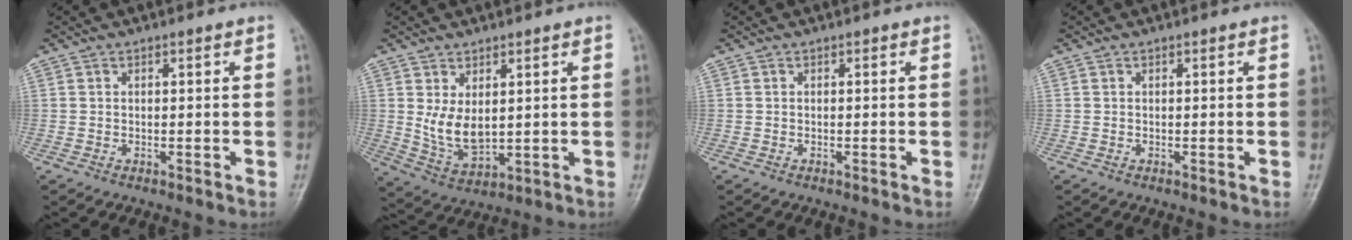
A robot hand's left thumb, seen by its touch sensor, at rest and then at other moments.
{"total": 7.0, "force": [1.7, 3.8, 5.7], "torque": [-0.095, -0.021, 0.049]}
{"total": 0.0}
{"total": 0.0}